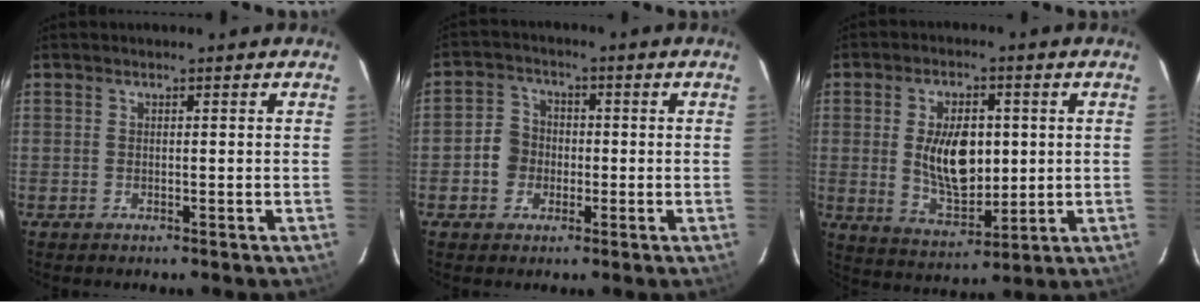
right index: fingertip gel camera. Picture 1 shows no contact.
{"total": 5.6, "force": [-1.4, 5.2, 1.8], "torque": [-0.039, 0.017, -0.023]}
{"total": 11.8, "force": [1.0, 6.4, 9.8], "torque": [-0.177, -0.001, 0.028]}